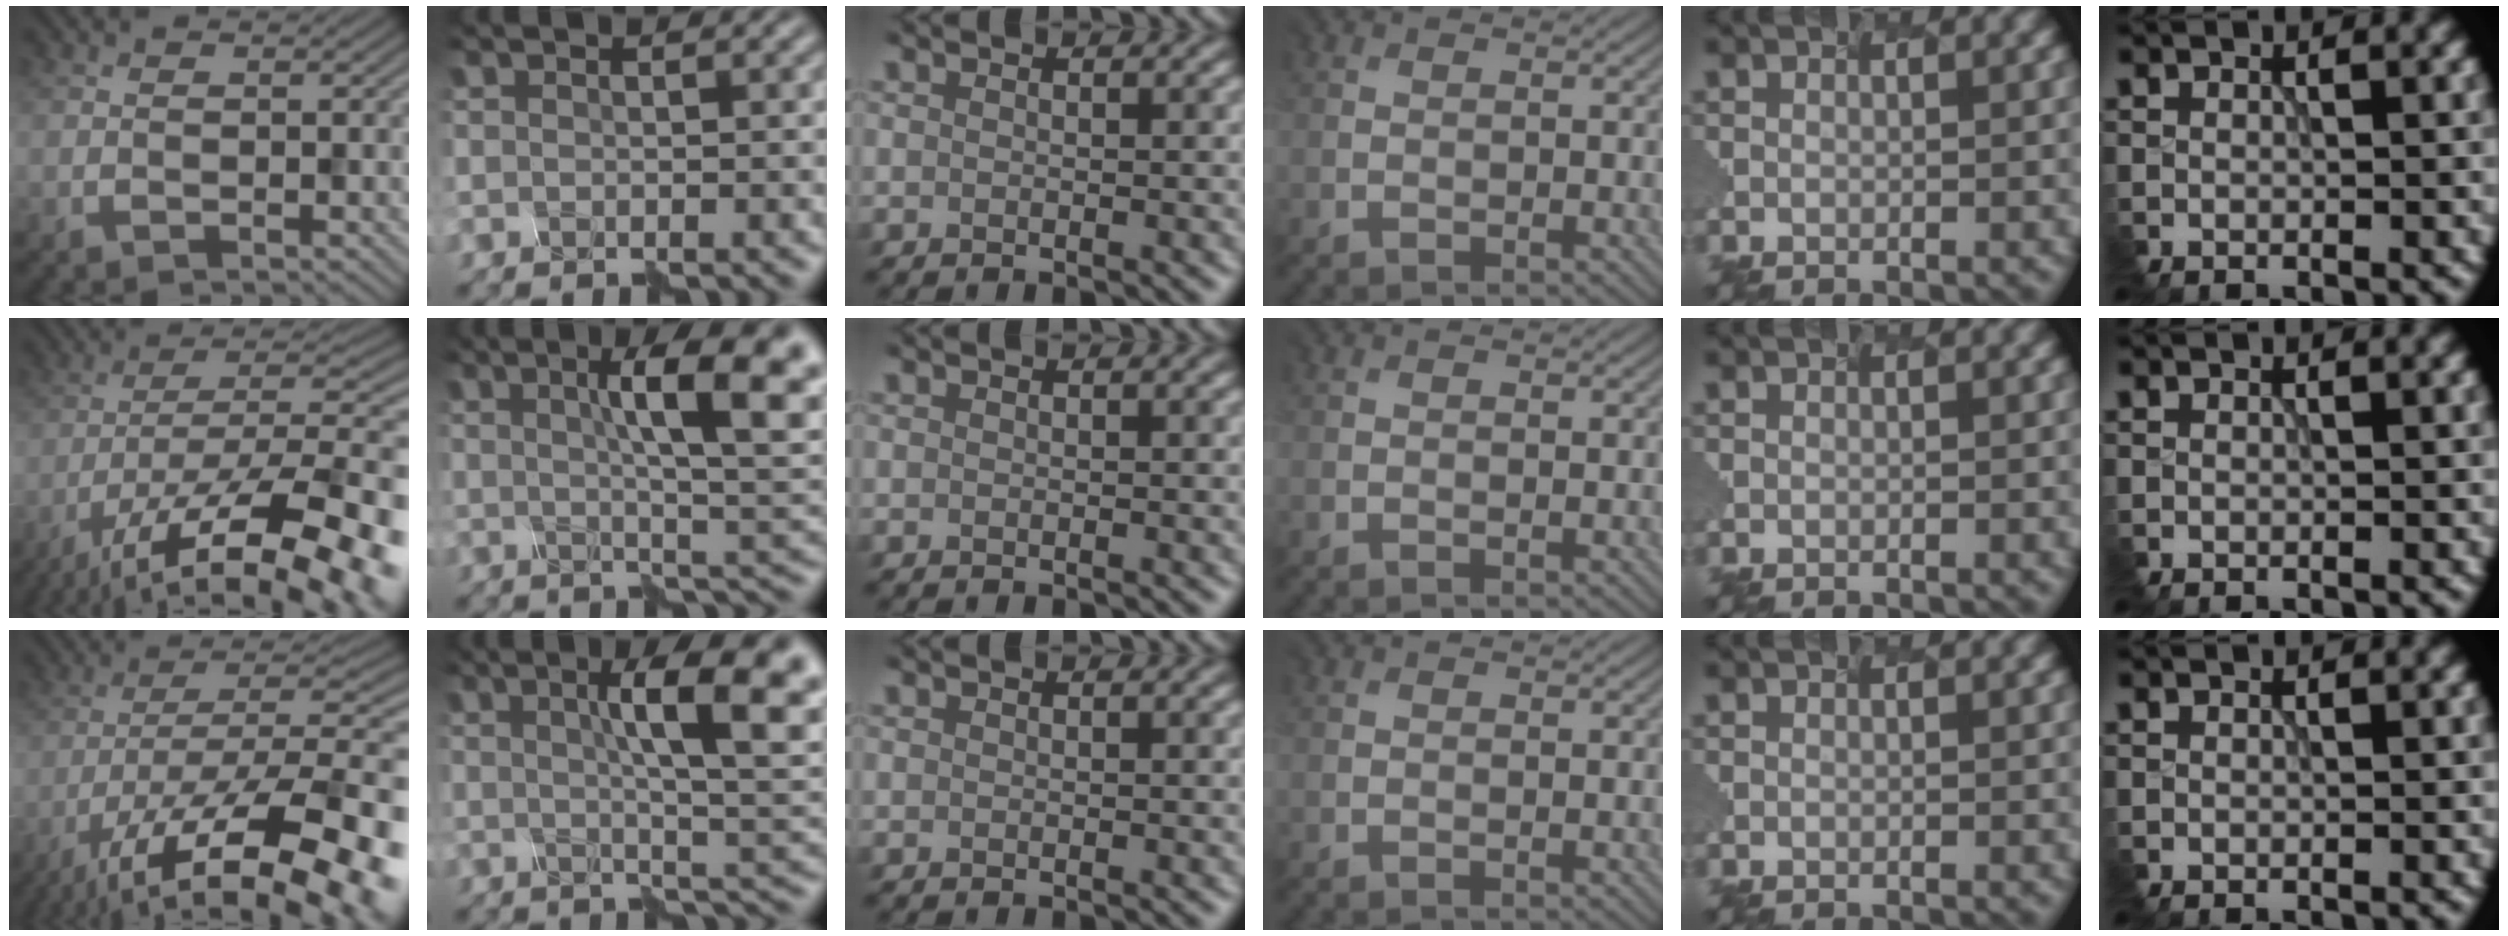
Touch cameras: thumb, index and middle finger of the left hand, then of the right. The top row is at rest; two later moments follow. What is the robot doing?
{"motion": "assemble", "object": "spray bottle"}